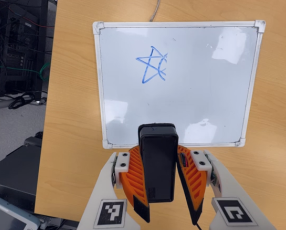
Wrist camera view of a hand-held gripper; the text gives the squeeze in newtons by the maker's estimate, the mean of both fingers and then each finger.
{"total": 11.6, "left": 10.2, "right": 13.0}